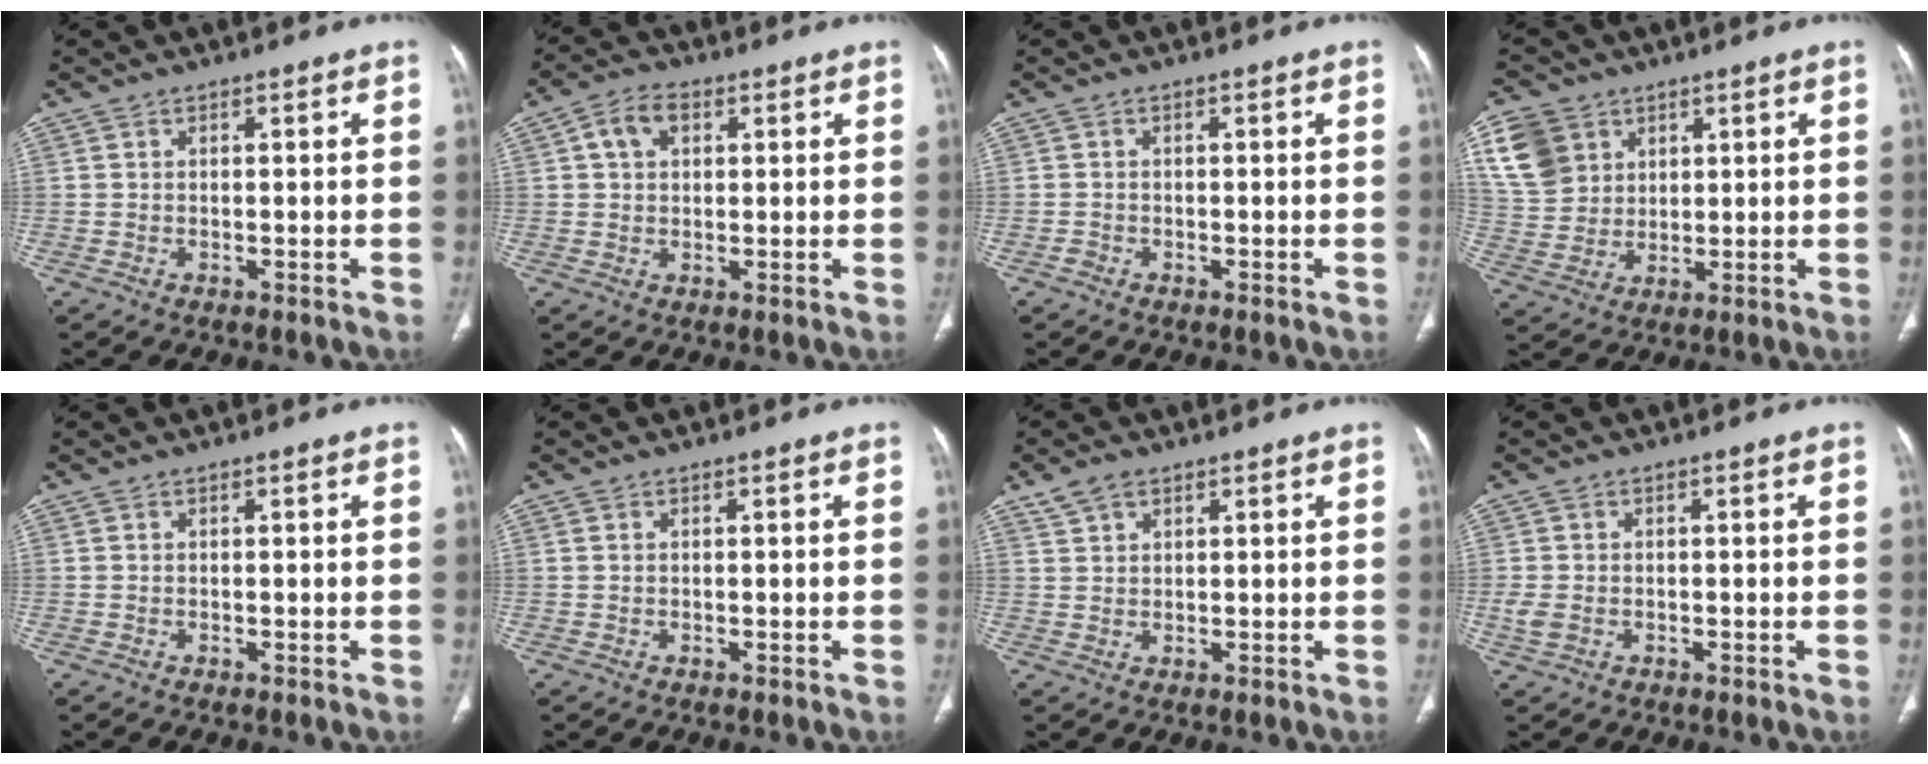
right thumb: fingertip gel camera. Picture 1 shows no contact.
{"total": 5.5, "force": [1.8, 3.8, 3.5], "torque": [-0.053, 0.008, 0.029]}
{"total": 0.8, "force": [-0.6, 0.4, 0.3], "torque": [-0.004, 0.001, -0.017]}
{"total": 10.8, "force": [4.7, 8.7, 4.3], "torque": [-0.070, -0.006, 0.102]}
{"total": 0.0}
{"total": 0.0}
{"total": 3.4, "force": [2.3, 1.9, 1.7], "torque": [-0.032, 0.002, 0.051]}
{"total": 2.4, "force": [-0.6, 1.7, 1.6], "torque": [-0.043, -0.001, -0.012]}